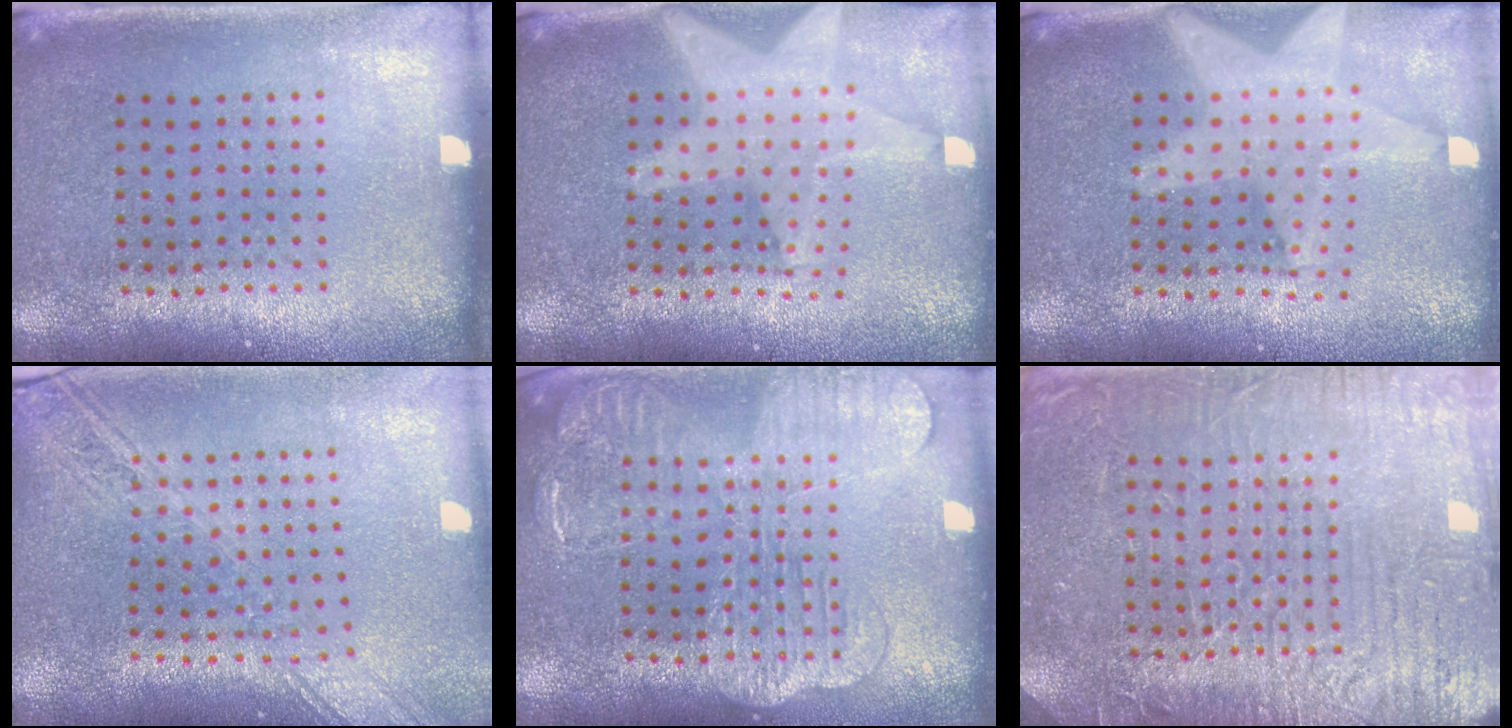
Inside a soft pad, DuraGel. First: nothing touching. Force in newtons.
{"total": 1.9, "press": 1.6, "slide": 0.8}
{"total": 2.2, "press": 1.8, "slide": 1.3}
{"total": 2.5, "press": 2.0, "slide": 1.4}
{"total": 2.4, "press": 2.3, "slide": 0.5}
{"total": 6.8, "press": 6.8, "slide": 0.9}